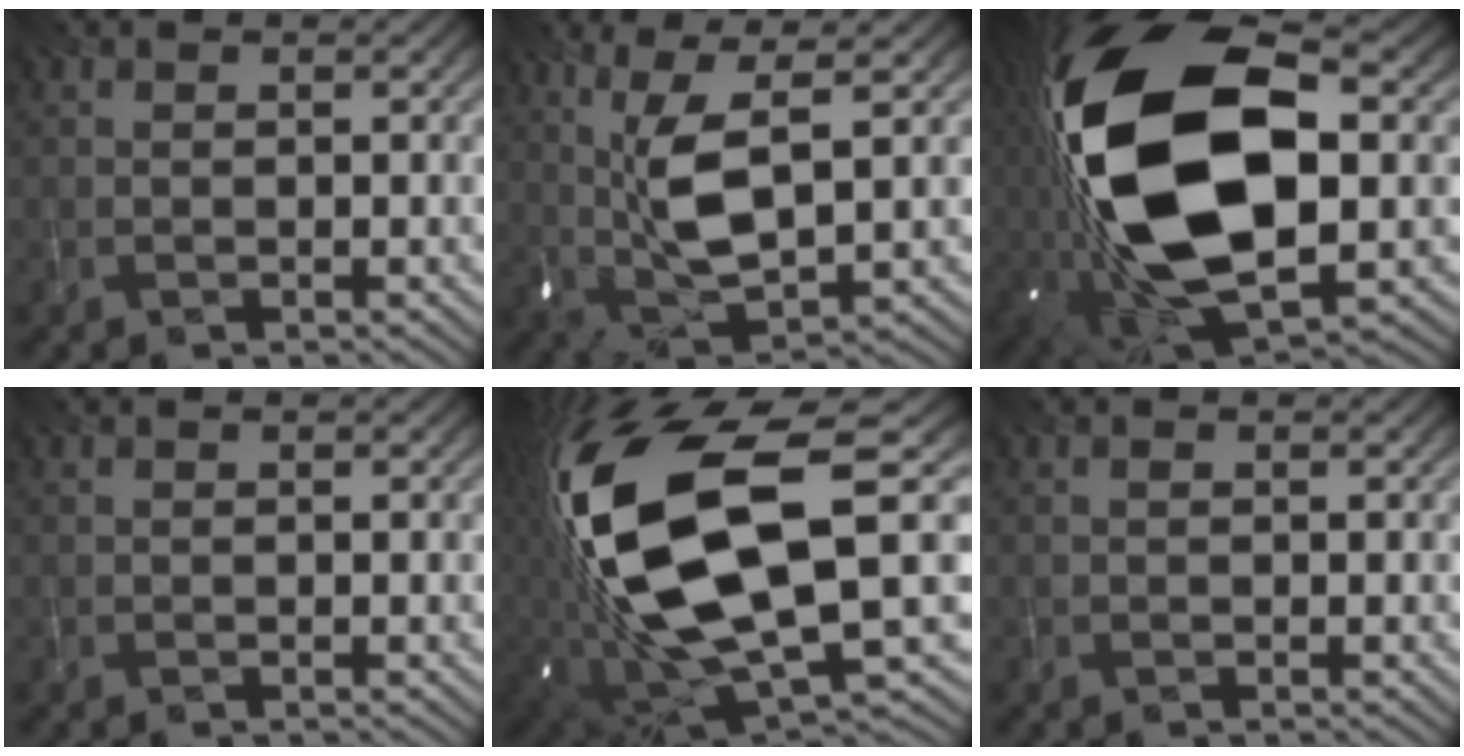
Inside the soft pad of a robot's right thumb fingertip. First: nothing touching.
{"total": 8.6, "force": [2.0, 2.5, 8.0], "torque": [-0.177, 0.007, 0.040]}
{"total": 22.9, "force": [0.2, 12.1, 19.4], "torque": [-0.431, -0.043, 0.007]}
{"total": 0.0}
{"total": 19.5, "force": [1.9, 9.2, 17.0], "torque": [-0.373, -0.055, 0.049]}
{"total": 0.0}